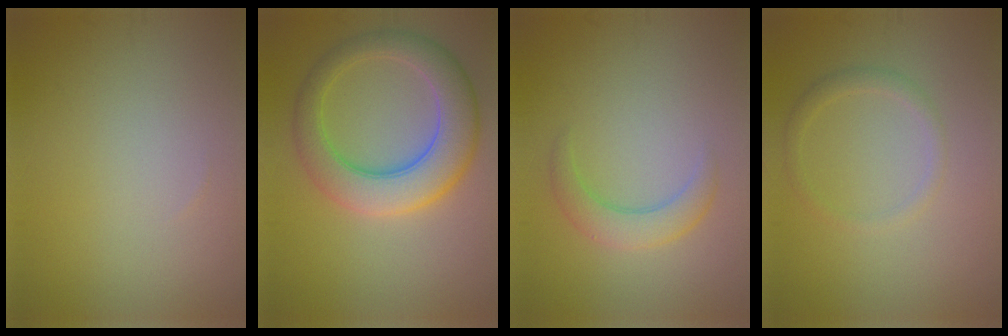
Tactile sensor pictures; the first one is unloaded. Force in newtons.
{"total": 7.1, "press": 7.1, "slide": 0.1}
{"total": 2.8, "press": 2.7, "slide": 0.2}
{"total": 1.4, "press": 1.4, "slide": 0.0}